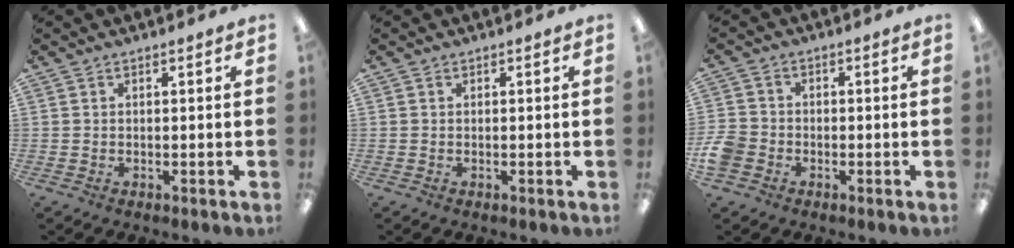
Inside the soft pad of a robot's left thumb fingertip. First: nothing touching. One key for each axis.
{"total": 0.0}
{"total": 5.5, "fx": -2.0, "fy": 4.4, "fz": 2.5, "tx": -0.058, "ty": 0.012, "tz": -0.037}